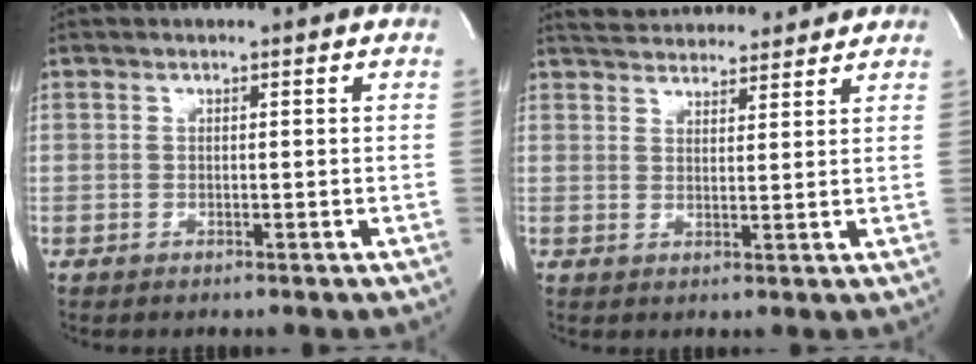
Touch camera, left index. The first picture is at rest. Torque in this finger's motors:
{"motor_torque": [-0.21, -0.06, 0.26, 0.06]}